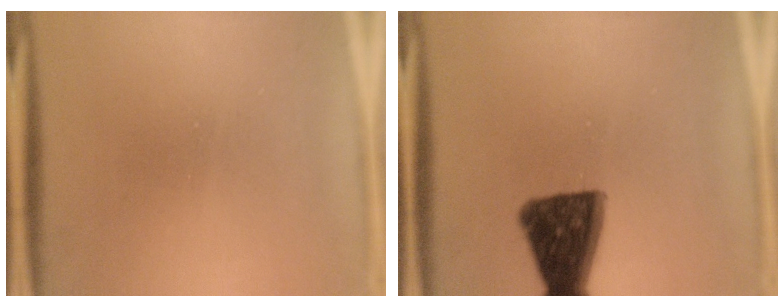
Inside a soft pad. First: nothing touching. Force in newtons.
{"total": 12.0}